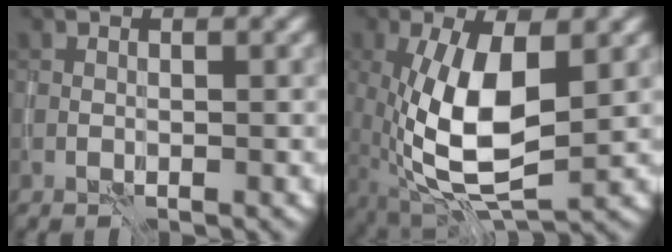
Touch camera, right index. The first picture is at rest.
{"total": 10.2, "force": [-0.3, 4.4, 9.2], "torque": [-0.183, -0.010, -0.009]}